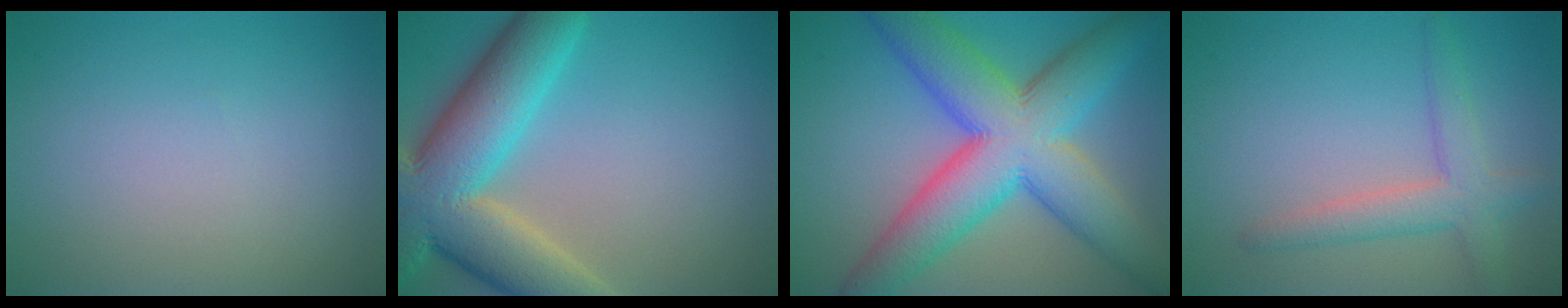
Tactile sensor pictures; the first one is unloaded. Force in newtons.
{"total": 11.9, "press": 11.9, "slide": 0.9}
{"total": 12.0, "press": 12.0, "slide": 0.5}
{"total": 3.5, "press": 3.5, "slide": 0.2}